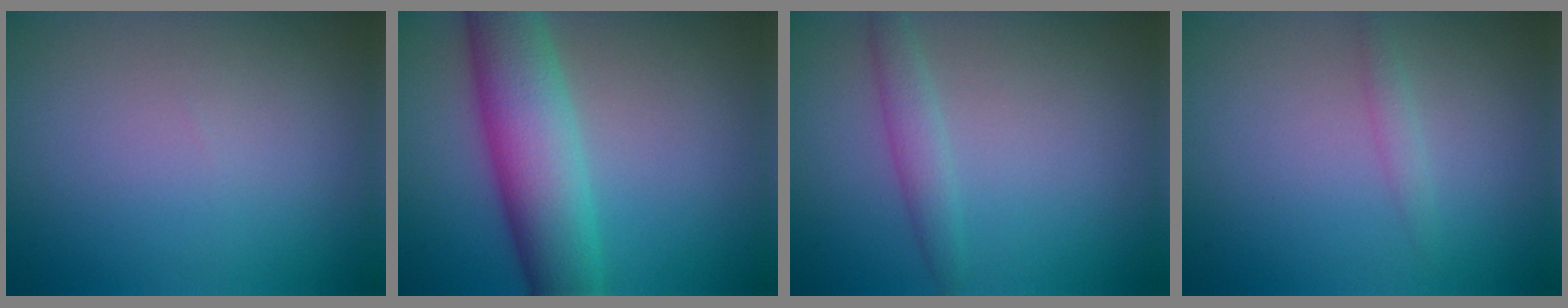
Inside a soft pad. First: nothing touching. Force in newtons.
{"total": 8.3, "press": 8.3, "slide": 0.1}
{"total": 2.1, "press": 2.1, "slide": 0.1}
{"total": 1.0, "press": 1.0, "slide": 0.0}